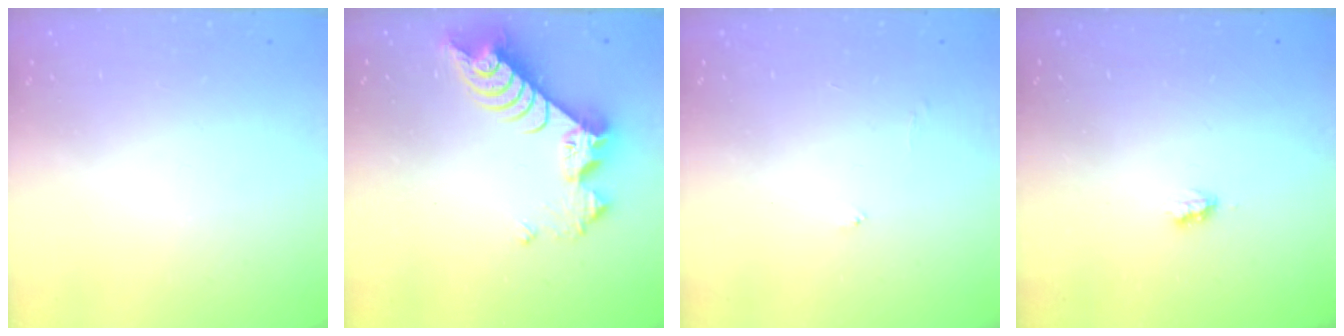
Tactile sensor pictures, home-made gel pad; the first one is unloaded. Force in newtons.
{"total": 9.3, "press": 9.3, "slide": 1.0}
{"total": 3.9, "press": 3.9, "slide": 0.3}
{"total": 1.7, "press": 1.7, "slide": 0.3}